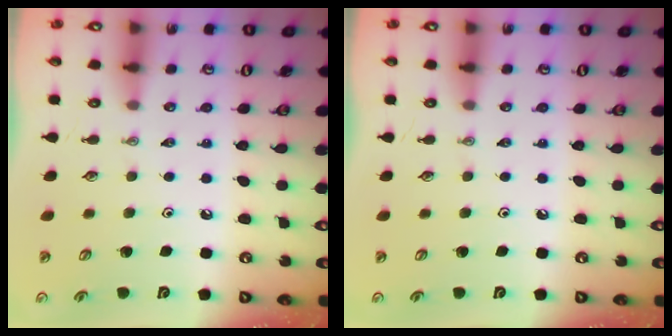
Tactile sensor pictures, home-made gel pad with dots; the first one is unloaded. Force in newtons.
{"total": 0.0}